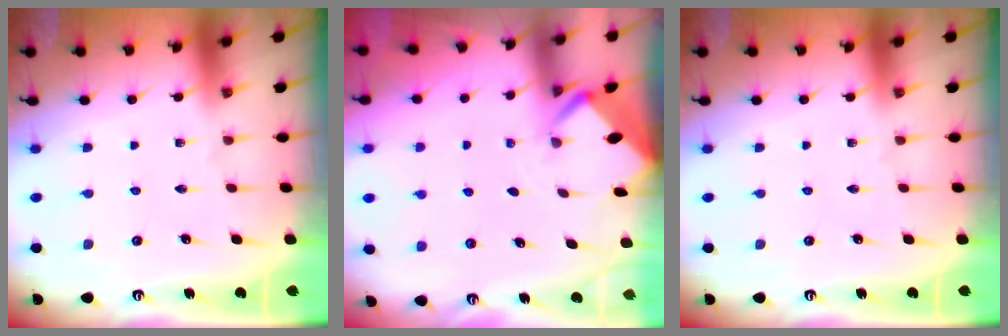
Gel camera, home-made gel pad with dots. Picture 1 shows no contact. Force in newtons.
{"total": 2.1, "press": 2.1, "slide": 0.0}
{"total": 0.0}